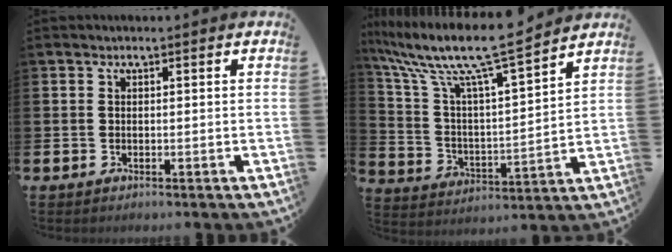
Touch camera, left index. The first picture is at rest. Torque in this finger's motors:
{"motor_torque": [1.08, -1.06, 1.05, 0.21]}